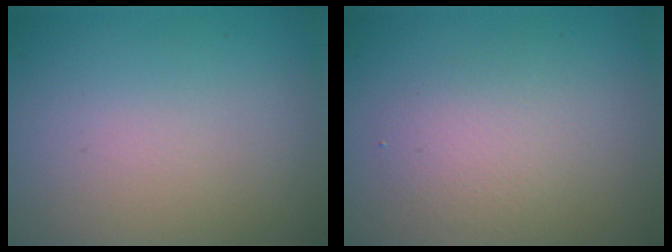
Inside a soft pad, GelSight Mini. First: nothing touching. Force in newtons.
{"total": 2.5, "press": 2.5, "slide": 0.2}